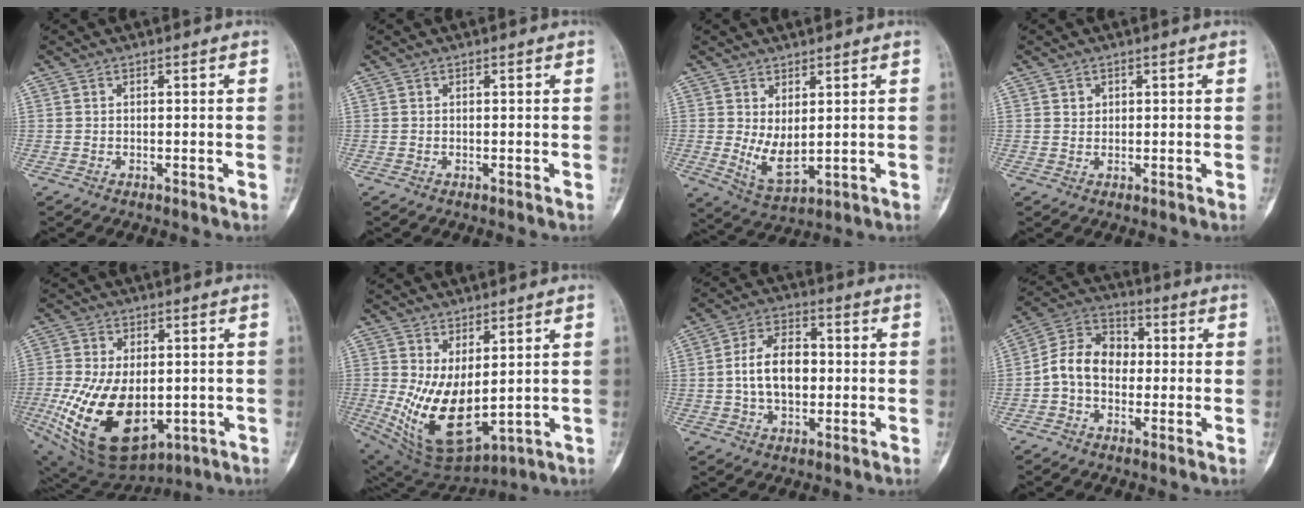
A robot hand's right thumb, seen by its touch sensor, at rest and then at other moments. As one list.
[{"total": 0.0}, {"total": 6.4, "force": [0.8, 3.2, 5.5], "torque": [-0.094, -0.020, 0.032]}, {"total": 1.2, "force": [0.5, 1.0, 0.3], "torque": [0.003, -0.002, 0.009]}, {"total": 20.5, "force": [-3.8, 12.0, 16.1], "torque": [-0.304, -0.012, -0.033]}, {"total": 13.9, "force": [0.5, 7.0, 12.0], "torque": [-0.208, -0.027, 0.040]}, {"total": 10.0, "force": [-0.3, 6.3, 7.7], "torque": [-0.120, 0.019, -0.010]}, {"total": 9.9, "force": [-0.9, 7.5, 6.3], "torque": [-0.094, 0.038, -0.033]}]